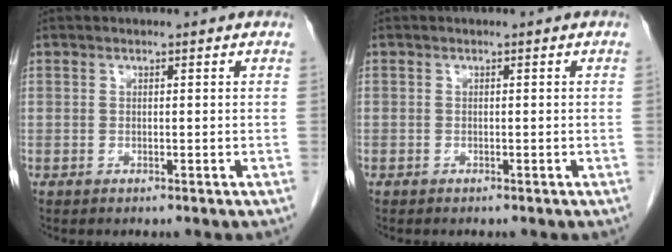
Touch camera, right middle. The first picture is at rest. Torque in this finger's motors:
{"motor_torque": [-0.07, -0.15, -0.03, 0.05]}